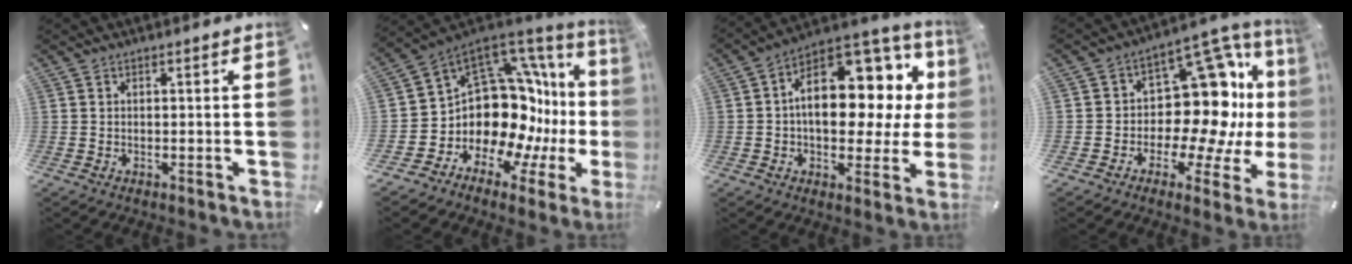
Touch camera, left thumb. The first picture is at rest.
{"total": 16.6, "force": [-0.4, 13.1, 10.3], "torque": [-0.166, -0.080, 0.033]}
{"total": 17.0, "force": [3.8, 11.0, 12.4], "torque": [-0.161, -0.038, 0.066]}
{"total": 20.0, "force": [3.0, 12.7, 15.2], "torque": [-0.199, -0.045, 0.053]}